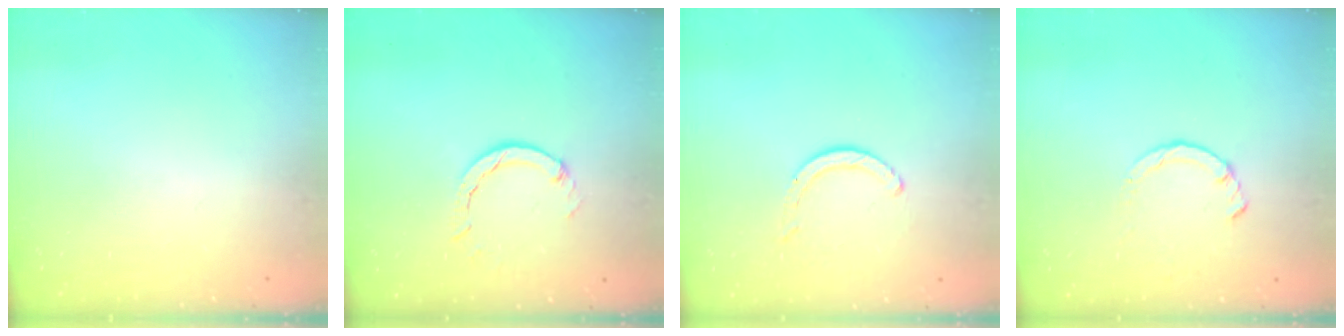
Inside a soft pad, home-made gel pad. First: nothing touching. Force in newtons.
{"total": 2.7, "press": 2.7, "slide": 0.3}
{"total": 3.8, "press": 3.8, "slide": 0.3}
{"total": 2.8, "press": 2.8, "slide": 0.4}